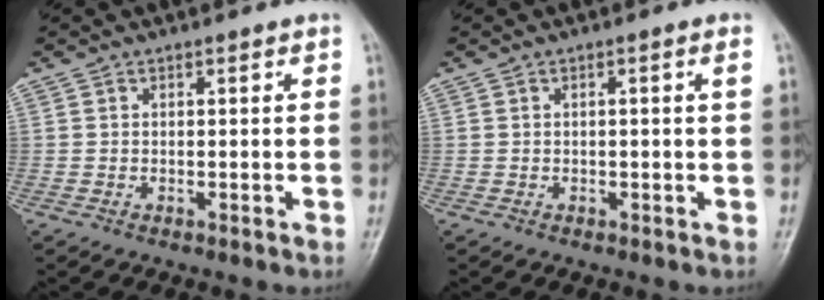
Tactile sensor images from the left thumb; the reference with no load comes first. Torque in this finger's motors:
{"motor_torque": [0.05, -0.18, 0.01, 0.03, 0.02]}